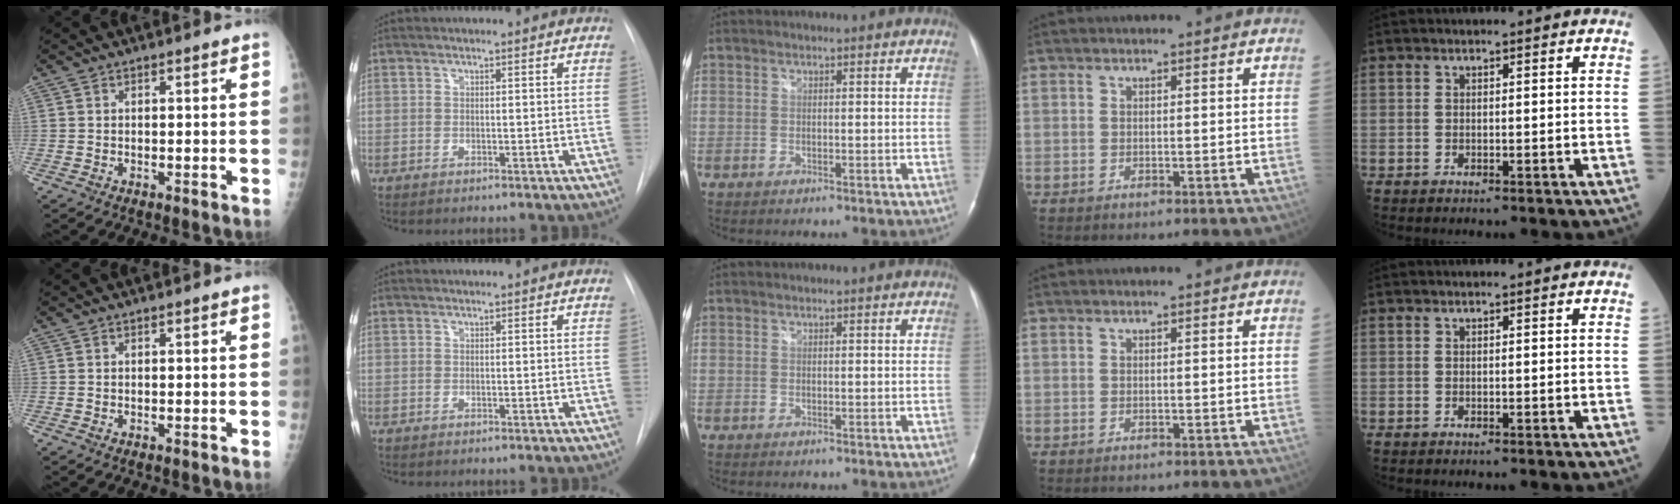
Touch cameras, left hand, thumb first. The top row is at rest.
{}